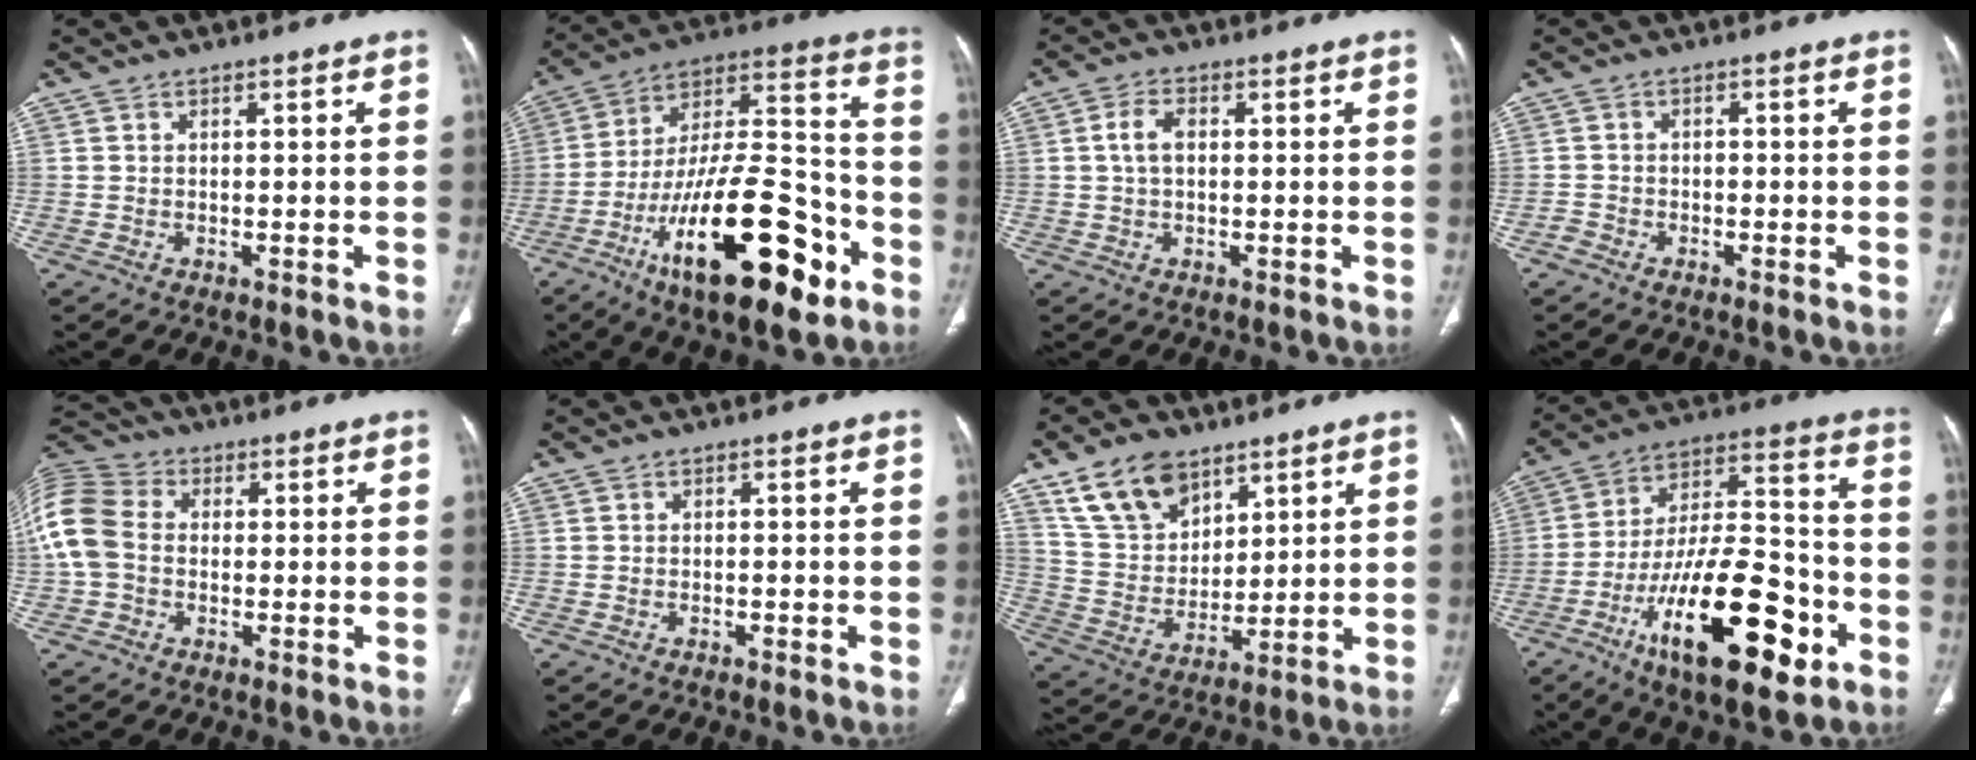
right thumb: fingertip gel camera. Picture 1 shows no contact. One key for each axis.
{"total": 27.9, "fx": -12.6, "fy": 10.5, "fz": 22.5, "tx": -0.360, "ty": 0.064, "tz": -0.199}
{"total": 3.9, "fx": 0.4, "fy": 2.3, "fz": 3.1, "tx": -0.059, "ty": 0.010, "tz": 0.007}
{"total": 1.8, "fx": -1.2, "fy": 1.3, "fz": 0.2, "tx": -0.002, "ty": 0.009, "tz": -0.026}
{"total": 12.6, "fx": 0.2, "fy": 9.9, "fz": 7.8, "tx": -0.178, "ty": 0.032, "tz": -0.003}
{"total": 0.7, "fx": -0.3, "fy": 0.3, "fz": 0.5, "tx": -0.014, "ty": 0.006, "tz": -0.004}
{"total": 13.3, "fx": 8.6, "fy": 8.1, "fz": 6.1, "tx": -0.088, "ty": -0.034, "tz": 0.169}
{"total": 25.3, "fx": -10.7, "fy": 9.8, "fz": 20.8, "tx": -0.337, "ty": 0.053, "tz": -0.169}